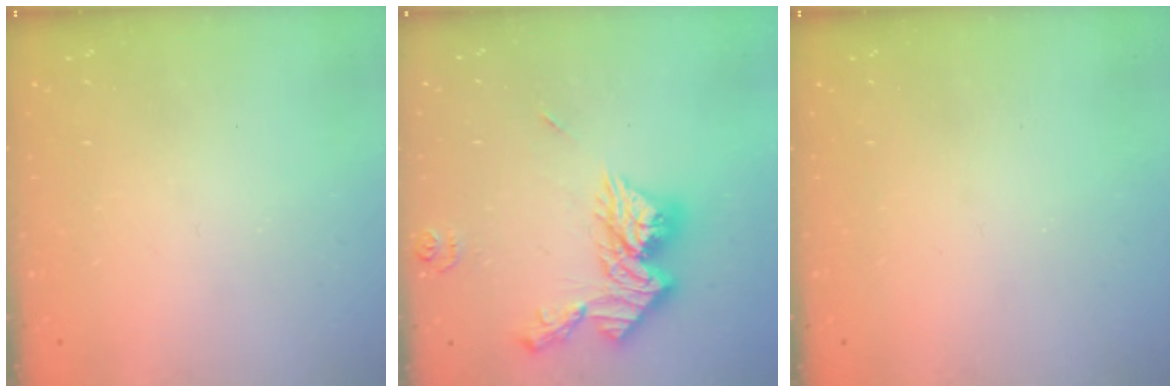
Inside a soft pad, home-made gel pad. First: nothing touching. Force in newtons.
{"total": 15.3, "press": 15.2, "slide": 1.7}
{"total": 0.0}